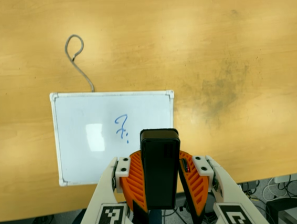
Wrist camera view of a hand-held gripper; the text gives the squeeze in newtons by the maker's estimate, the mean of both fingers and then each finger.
{"total": 8.5, "left": 8.1, "right": 9.0}